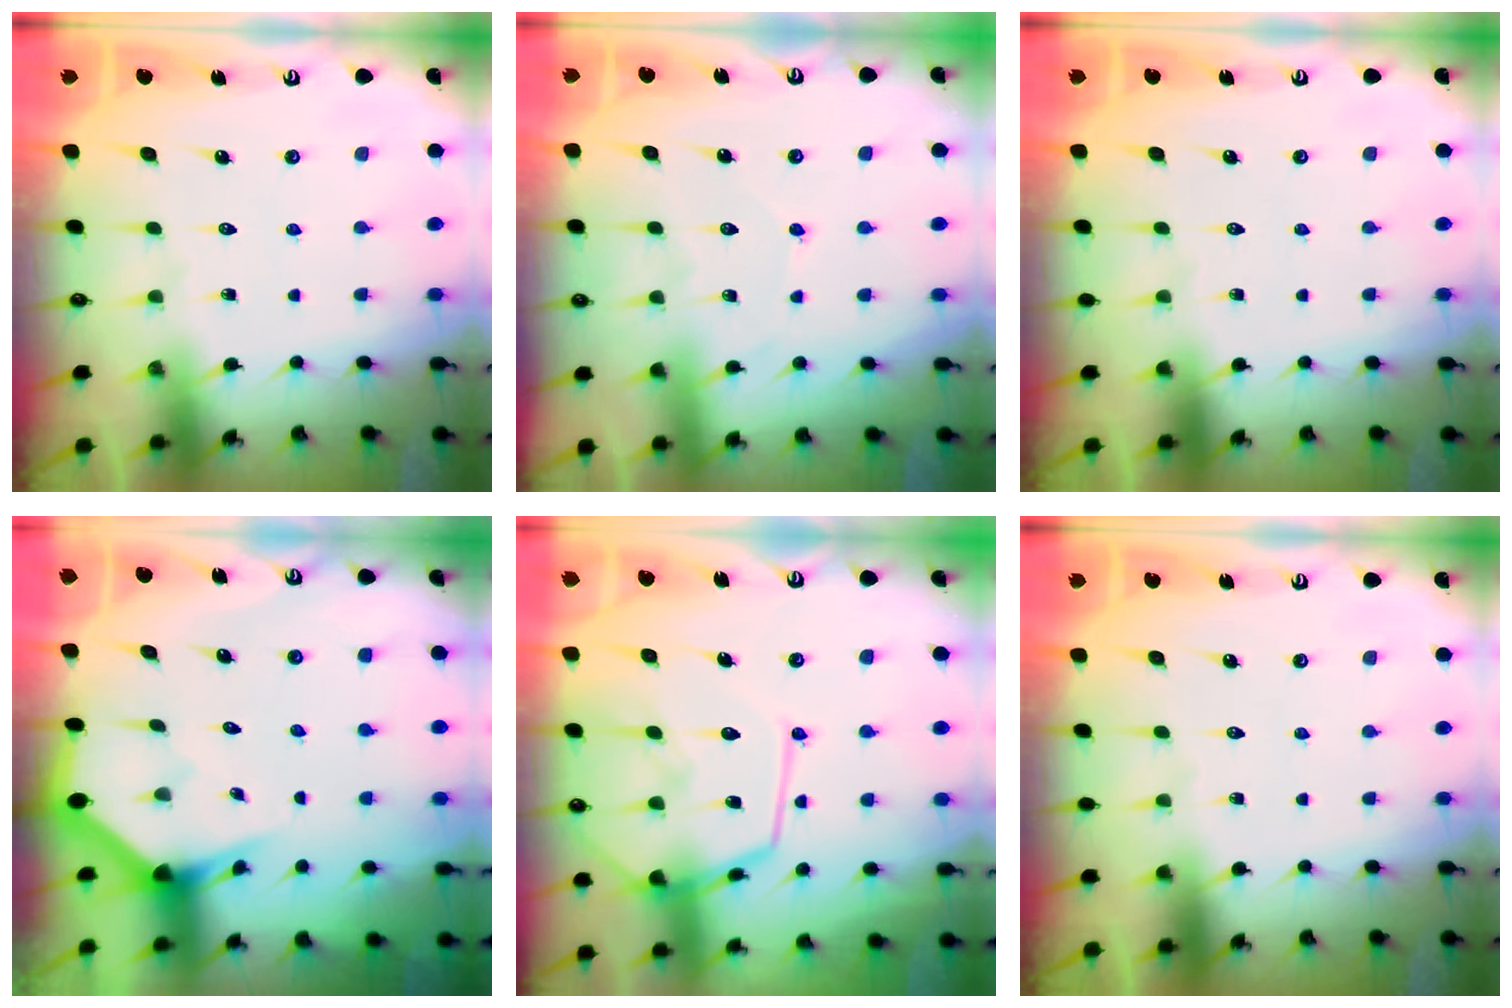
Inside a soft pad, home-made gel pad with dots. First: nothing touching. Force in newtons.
{"total": 3.9, "press": 3.9, "slide": 0.4}
{"total": 0.0}
{"total": 2.8, "press": 2.8, "slide": 0.1}
{"total": 16.7, "press": 16.6, "slide": 1.4}
{"total": 0.0}